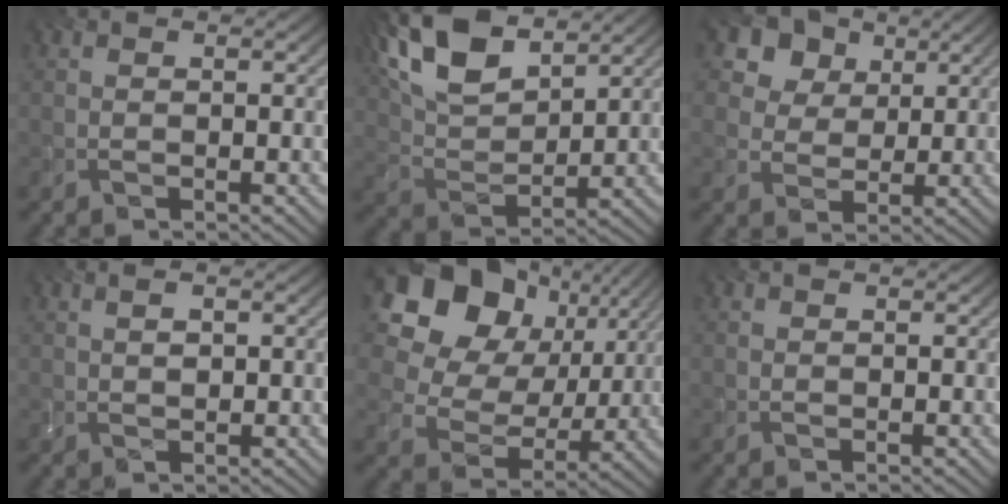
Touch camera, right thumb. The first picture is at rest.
{"total": 13.9, "force": [8.2, 6.4, 9.3], "torque": [-0.212, 0.022, 0.146]}
{"total": 9.9, "force": [5.7, 7.0, 4.2], "torque": [-0.125, 0.001, 0.105]}
{"total": 1.7, "force": [0.5, 0.6, 1.5], "torque": [-0.033, 0.003, 0.010]}
{"total": 17.9, "force": [7.5, 13.2, 9.5], "torque": [-0.220, 0.048, 0.137]}
{"total": 0.0}